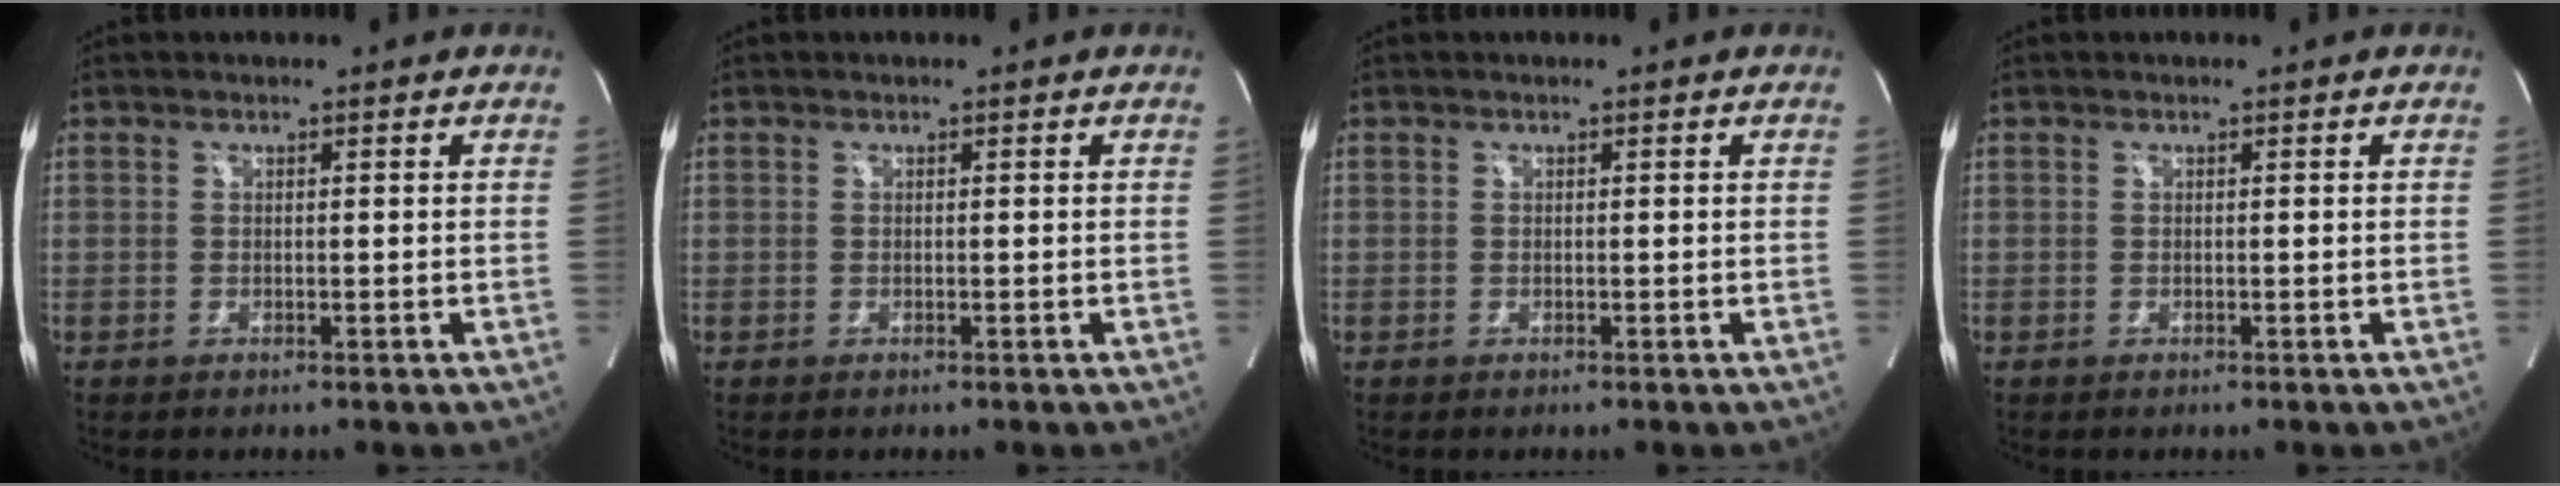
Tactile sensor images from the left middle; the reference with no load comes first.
{"total": 0.0}
{"total": 0.0}
{"total": 0.0}